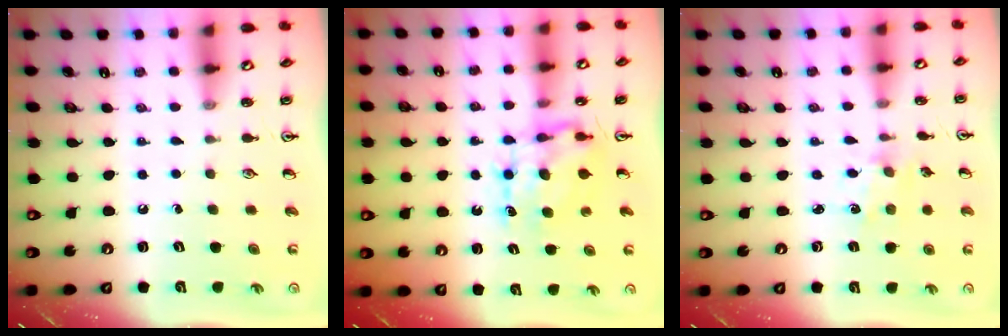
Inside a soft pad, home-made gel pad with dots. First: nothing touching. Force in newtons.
{"total": 8.2, "press": 8.2, "slide": 0.7}
{"total": 1.3, "press": 1.3, "slide": 0.2}